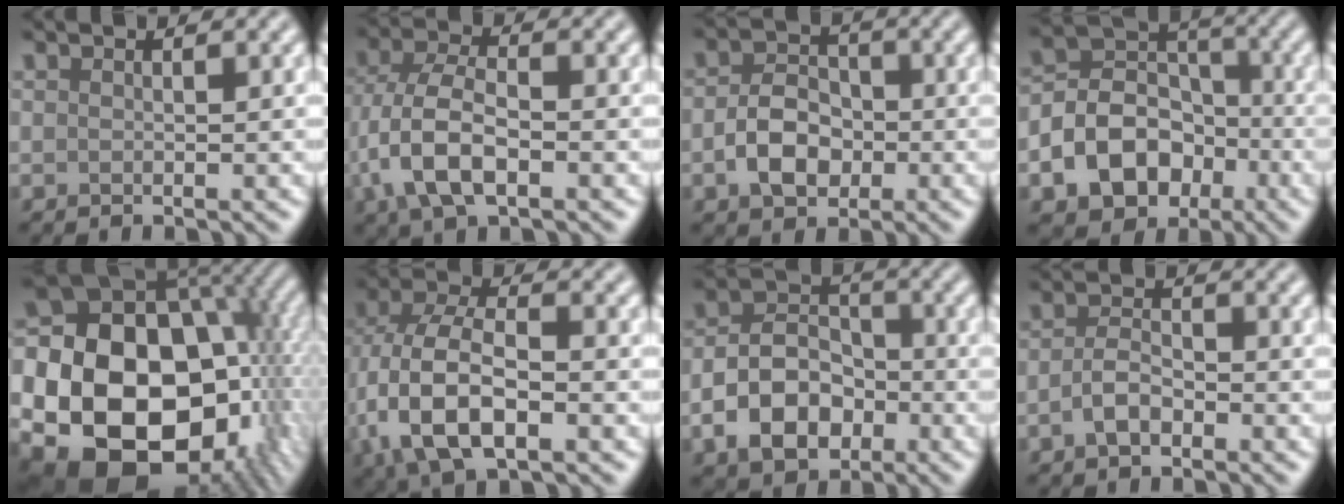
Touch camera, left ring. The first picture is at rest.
{"total": 6.6, "force": [-2.3, 3.3, 5.2], "torque": [-0.118, 0.002, -0.053]}
{"total": 4.3, "force": [-1.2, 3.1, 2.7], "torque": [-0.048, 0.004, -0.027]}
{"total": 9.2, "force": [-3.6, 7.0, 4.7], "torque": [-0.071, 0.000, -0.085]}
{"total": 23.9, "force": [-3.1, 18.8, 14.4], "torque": [-0.263, 0.001, -0.077]}
{"total": 10.1, "force": [-2.9, 5.6, 7.9], "torque": [-0.179, -0.005, -0.062]}
{"total": 6.5, "force": [-2.5, 4.5, 4.0], "torque": [-0.066, 0.003, -0.052]}
{"total": 2.5, "force": [-1.2, 1.3, 1.8], "torque": [-0.037, 0.005, -0.028]}